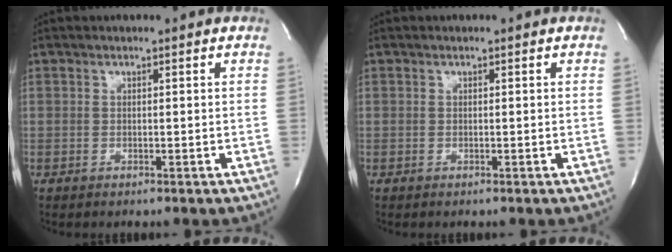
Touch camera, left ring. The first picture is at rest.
{"total": 0.0}